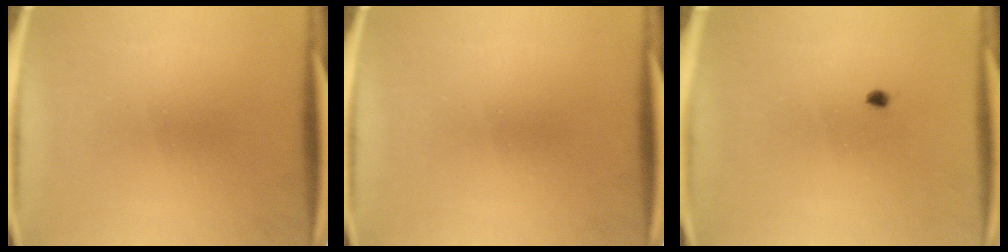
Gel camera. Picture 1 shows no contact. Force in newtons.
{"total": 0.0}
{"total": 0.7}